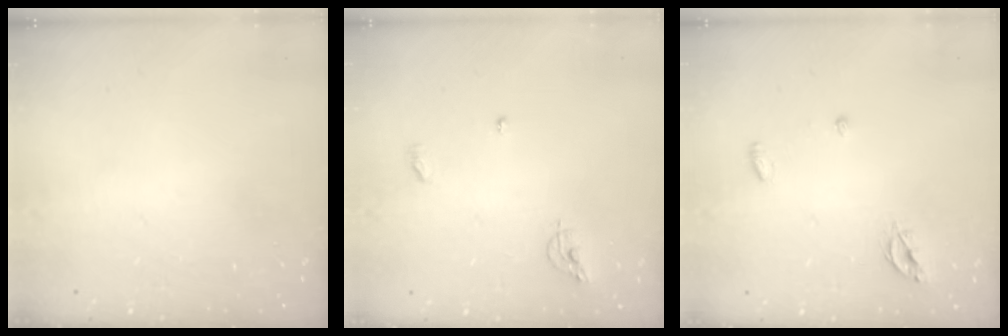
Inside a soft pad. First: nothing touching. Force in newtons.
{"total": 6.3, "press": 6.3, "slide": 0.2}
{"total": 5.1, "press": 5.1, "slide": 0.6}